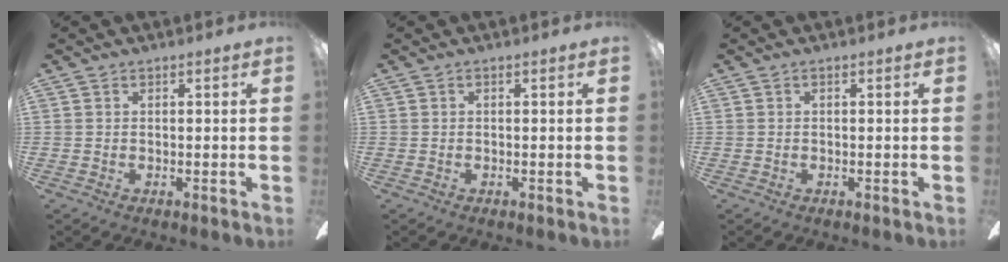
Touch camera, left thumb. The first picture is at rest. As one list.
[{"total": 0.0}, {"total": 0.0}]